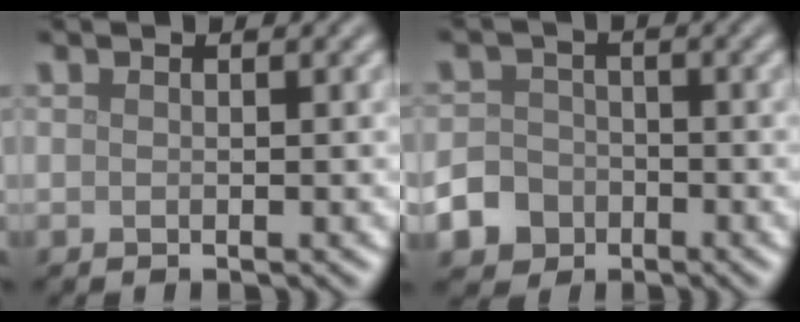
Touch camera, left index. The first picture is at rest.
{"total": 6.3, "force": [-3.7, 4.9, 1.4], "torque": [-0.017, -0.020, -0.076]}